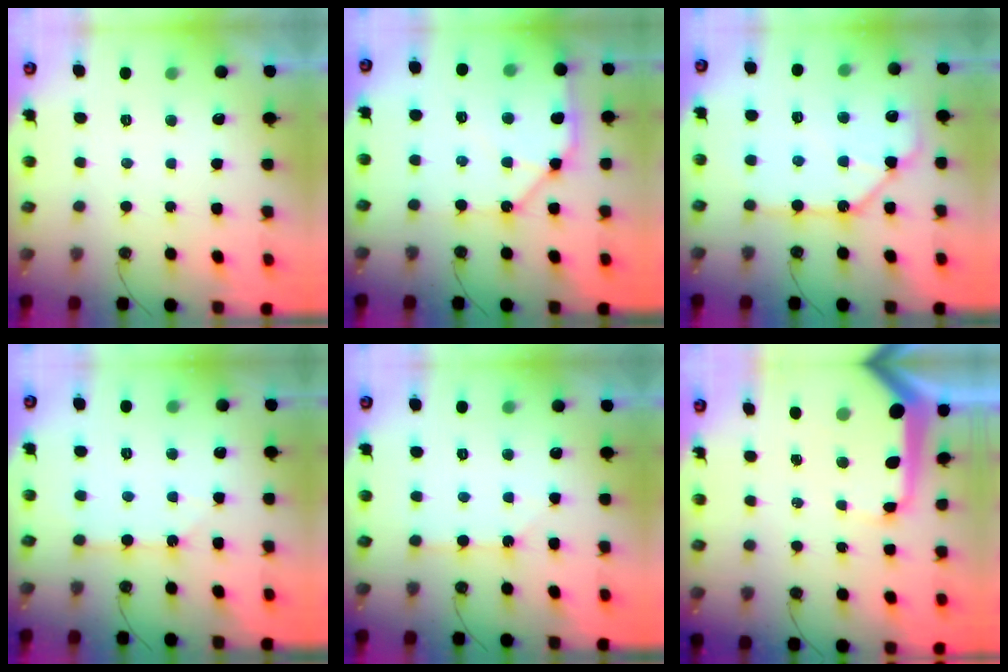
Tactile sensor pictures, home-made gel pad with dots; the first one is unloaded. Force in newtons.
{"total": 11.9, "press": 11.8, "slide": 1.1}
{"total": 12.8, "press": 12.7, "slide": 1.3}
{"total": 3.9, "press": 3.9, "slide": 0.4}
{"total": 1.3, "press": 1.3, "slide": 0.2}
{"total": 16.5, "press": 16.4, "slide": 1.9}